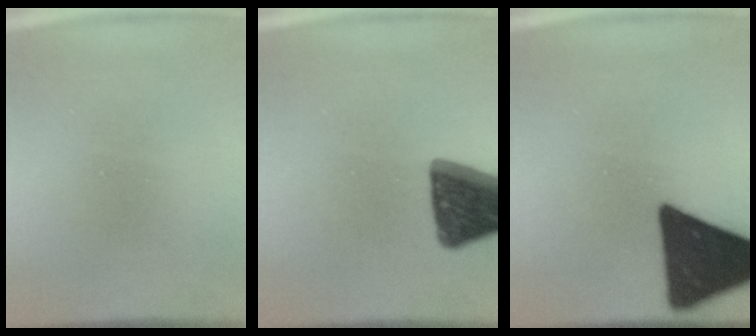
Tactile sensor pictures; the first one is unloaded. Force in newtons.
{"total": 14.4}
{"total": 19.0}